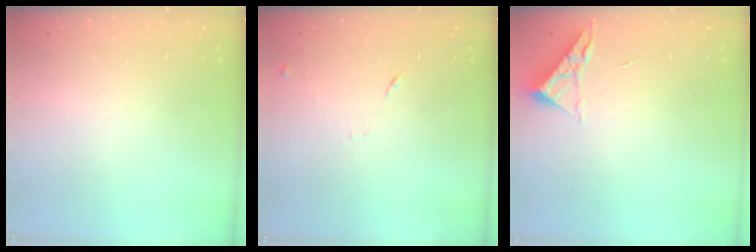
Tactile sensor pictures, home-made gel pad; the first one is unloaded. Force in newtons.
{"total": 9.2, "press": 9.1, "slide": 0.7}
{"total": 3.8, "press": 3.8, "slide": 0.5}